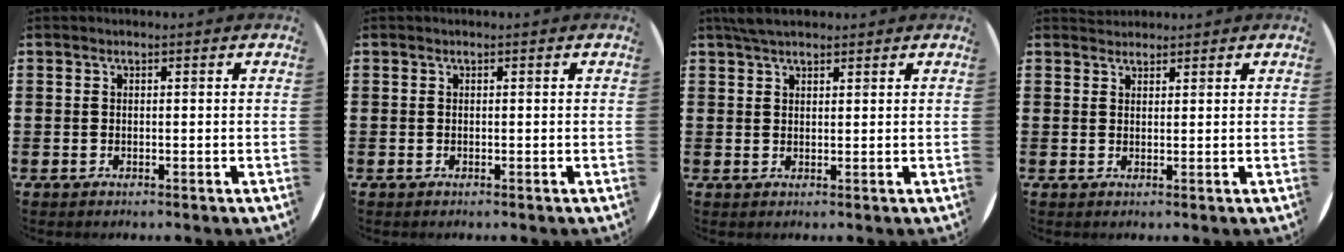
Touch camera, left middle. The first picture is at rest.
{"total": 0.0}
{"total": 3.1, "force": [2.6, 1.0, 1.2], "torque": [-0.029, 0.006, 0.050]}
{"total": 1.3, "force": [1.3, 0.4, -0.1], "torque": [0.000, 0.003, 0.026]}